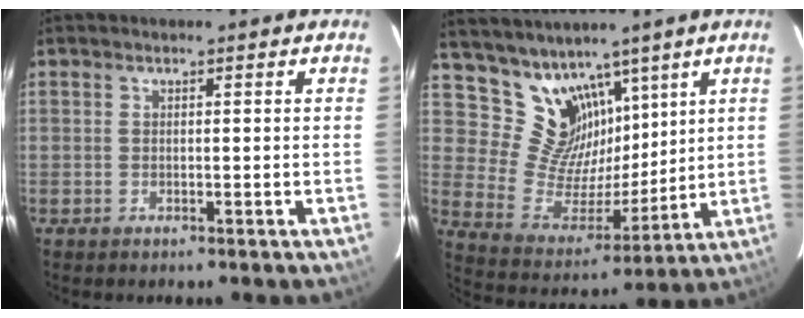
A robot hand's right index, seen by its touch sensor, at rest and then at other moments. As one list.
[{"total": 14.0, "force": [9.8, 8.8, 4.7], "torque": [-0.089, 0.003, 0.200]}]